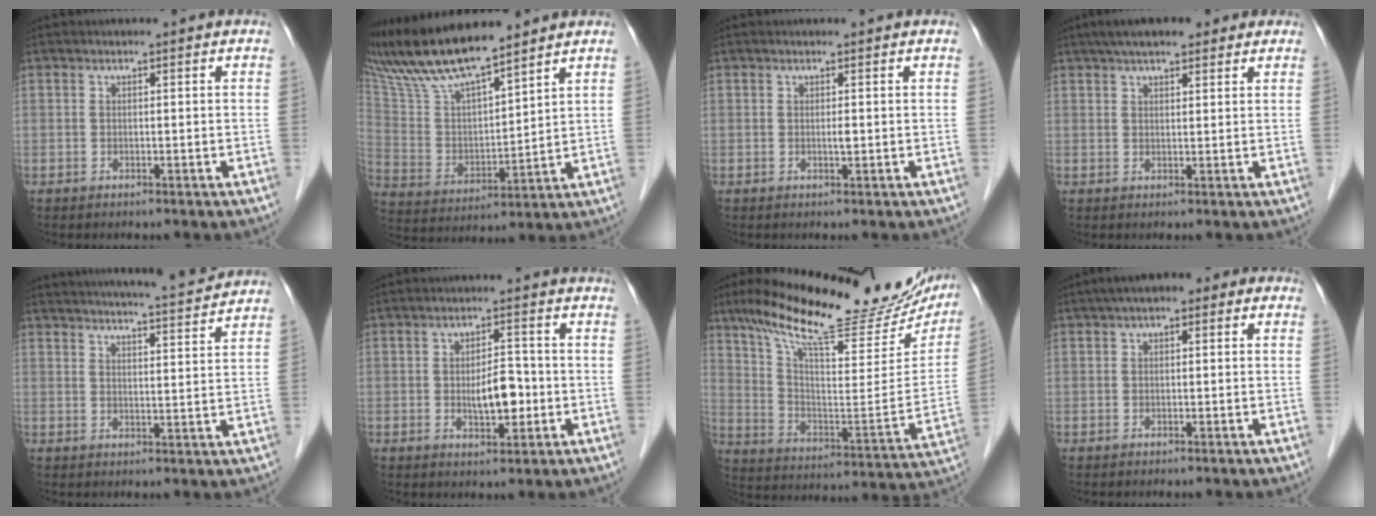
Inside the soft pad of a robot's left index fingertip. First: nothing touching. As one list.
[{"total": 14.5, "force": [12.9, 1.3, 6.5], "torque": [-0.138, 0.011, 0.253]}, {"total": 0.6, "force": [0.2, 0.1, 0.6], "torque": [-0.013, -0.001, 0.002]}, {"total": 8.4, "force": [6.2, 2.5, 4.9], "torque": [-0.070, 0.037, 0.095]}, {"total": 12.8, "force": [12.1, -0.2, 4.1], "torque": [-0.069, -0.003, 0.158]}, {"total": 5.5, "force": [-1.0, 2.1, 4.9], "torque": [-0.084, 0.004, -0.013]}, {"total": 28.5, "force": [22.7, 6.7, 15.9], "torque": [-0.253, -0.009, 0.318]}, {"total": 4.5, "force": [1.4, 2.1, 3.7], "torque": [-0.053, 0.032, 0.010]}]